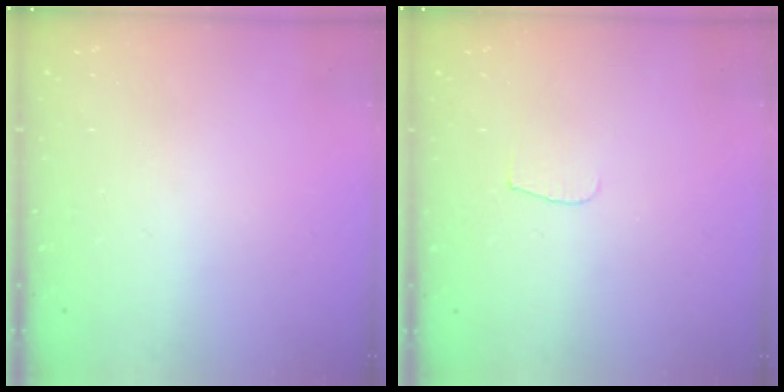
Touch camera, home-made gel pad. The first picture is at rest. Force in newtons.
{"total": 4.3, "press": 4.2, "slide": 0.4}